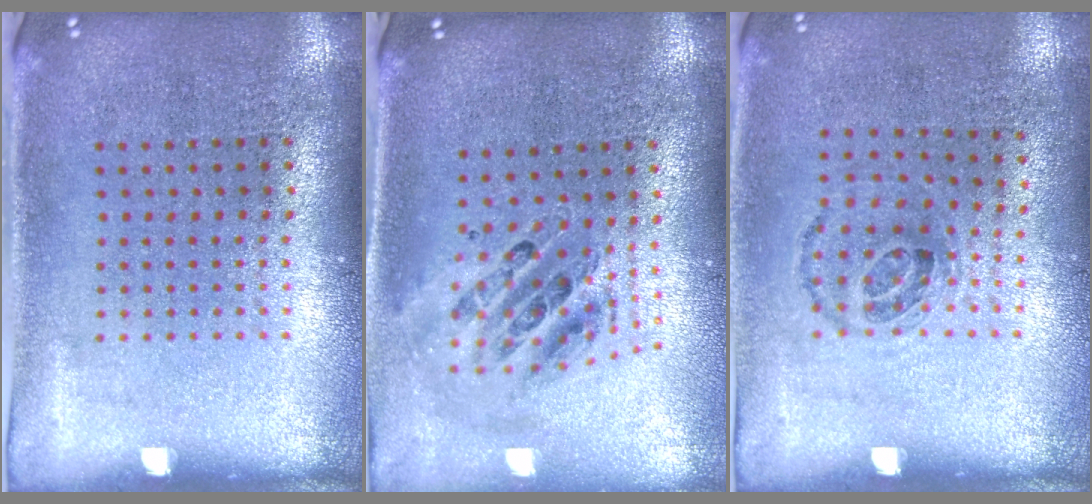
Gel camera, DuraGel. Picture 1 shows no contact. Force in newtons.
{"total": 1.0, "press": 0.9, "slide": 0.3}
{"total": 1.0, "press": 0.7, "slide": 0.7}